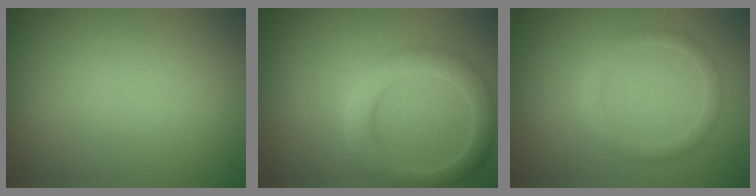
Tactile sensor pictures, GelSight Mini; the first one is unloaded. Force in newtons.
{"total": 3.7, "press": 3.6, "slide": 0.3}
{"total": 1.6, "press": 1.6, "slide": 0.0}